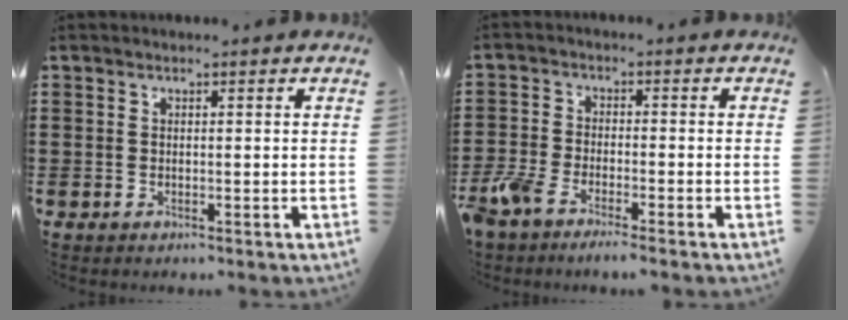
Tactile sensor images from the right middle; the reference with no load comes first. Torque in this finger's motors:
{"motor_torque": [1.14, -0.99, 0.41, 0.16]}